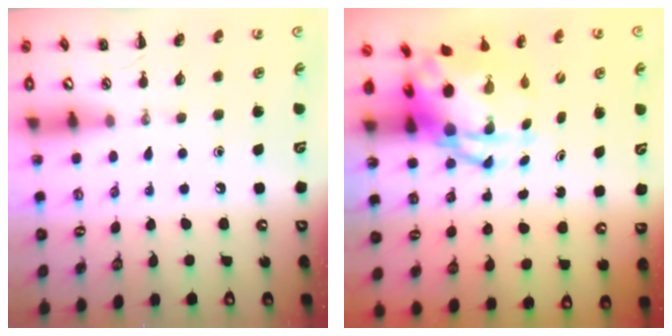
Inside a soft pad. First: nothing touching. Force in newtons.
{"total": 8.3, "press": 7.9, "slide": 2.4}